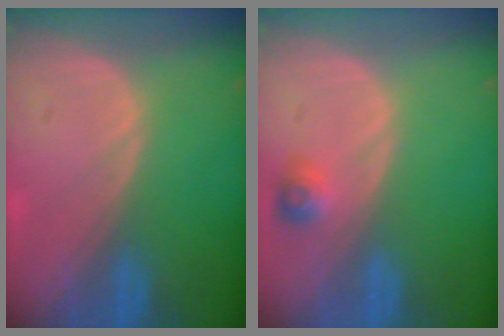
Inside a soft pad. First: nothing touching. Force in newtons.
{"total": 2.5, "press": 2.3, "slide": 1.0}